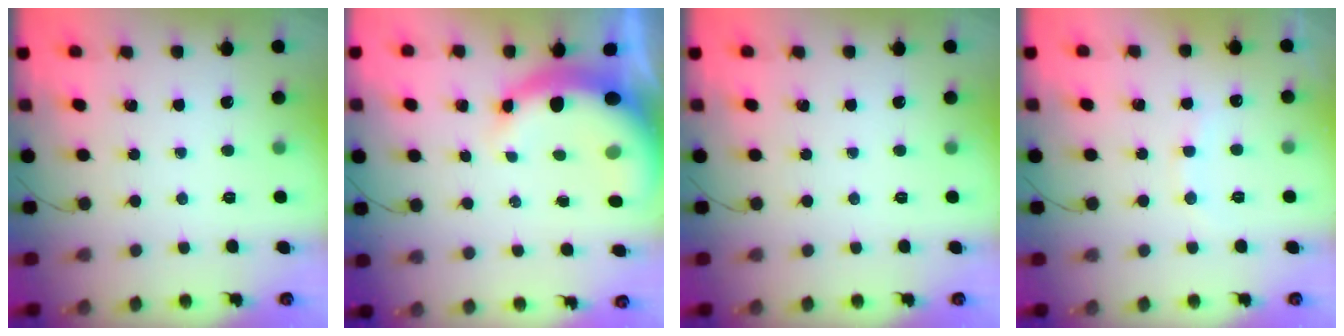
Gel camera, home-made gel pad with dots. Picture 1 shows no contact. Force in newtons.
{"total": 9.7, "press": 9.5, "slide": 2.0}
{"total": 0.0}
{"total": 7.2, "press": 7.1, "slide": 1.4}